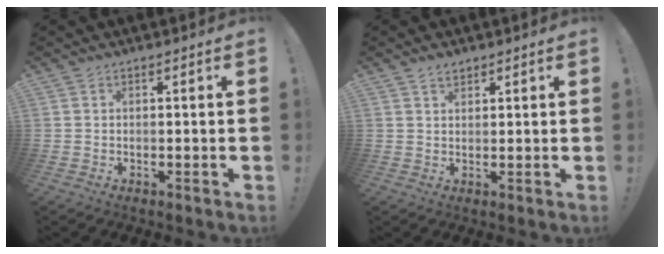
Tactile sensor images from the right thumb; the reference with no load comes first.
{"total": 2.2, "force": [1.8, 1.1, 0.8], "torque": [-0.006, -0.011, 0.030]}